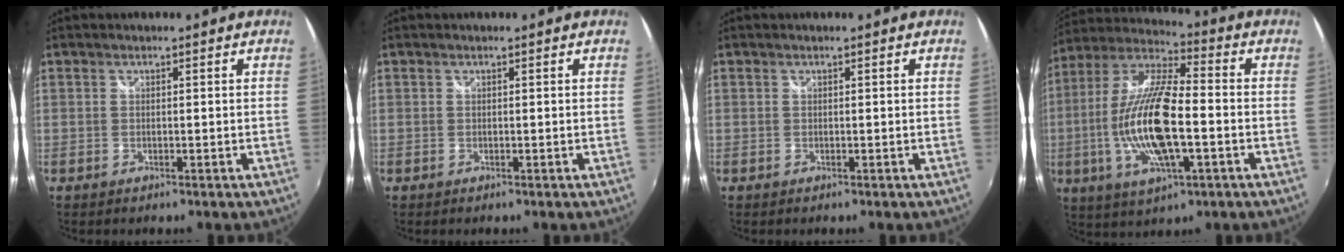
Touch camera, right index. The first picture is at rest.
{"total": 0.0}
{"total": 0.0}
{"total": 18.6, "force": [-3.4, 5.6, 17.4], "torque": [-0.345, -0.008, -0.067]}